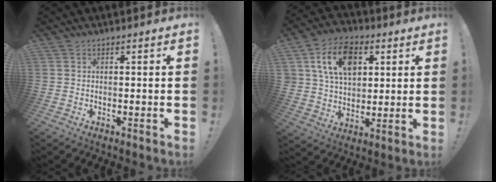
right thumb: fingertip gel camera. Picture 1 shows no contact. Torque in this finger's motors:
{"motor_torque": [1.85, 1.97, 1.11, 0.60, 0.04]}